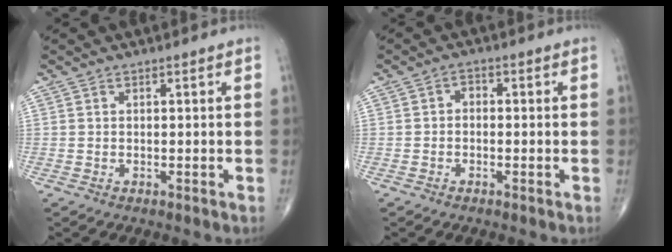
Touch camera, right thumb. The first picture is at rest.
{"total": 1.8, "force": [-0.4, 1.4, 1.2], "torque": [-0.006, 0.010, -0.015]}